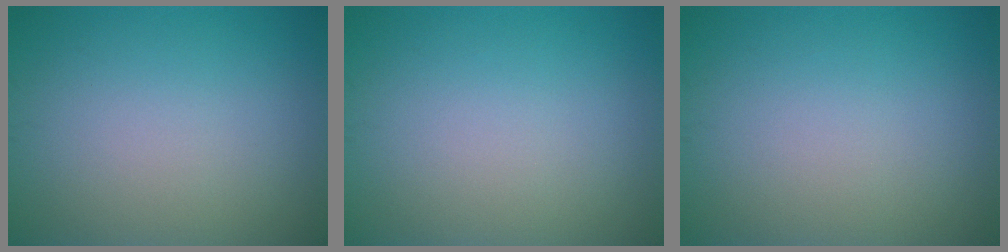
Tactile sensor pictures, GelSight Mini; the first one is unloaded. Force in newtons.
{"total": 0.0}
{"total": 0.0}